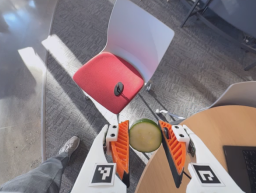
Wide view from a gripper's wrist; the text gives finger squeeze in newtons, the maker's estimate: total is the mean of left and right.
{"total": 8.6, "left": 9.0, "right": 8.3}